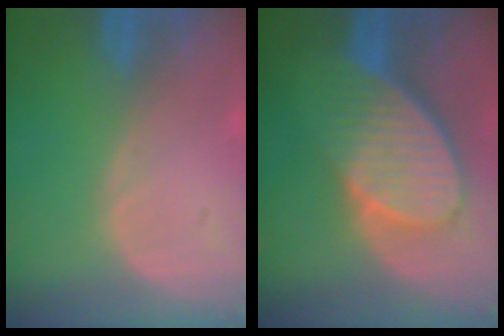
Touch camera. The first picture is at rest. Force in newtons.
{"total": 9.6, "press": 8.4, "slide": 4.6}